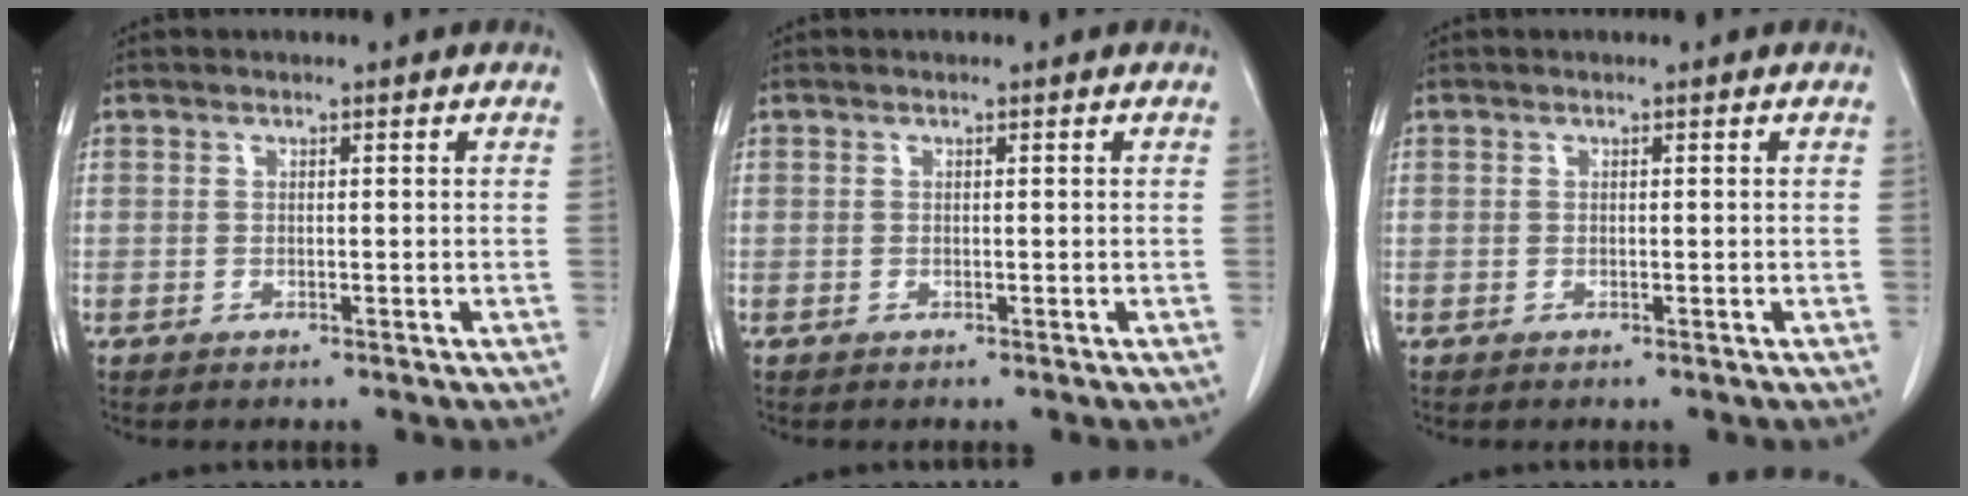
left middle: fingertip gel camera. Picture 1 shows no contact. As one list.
[{"total": 0.0}, {"total": 0.0}]